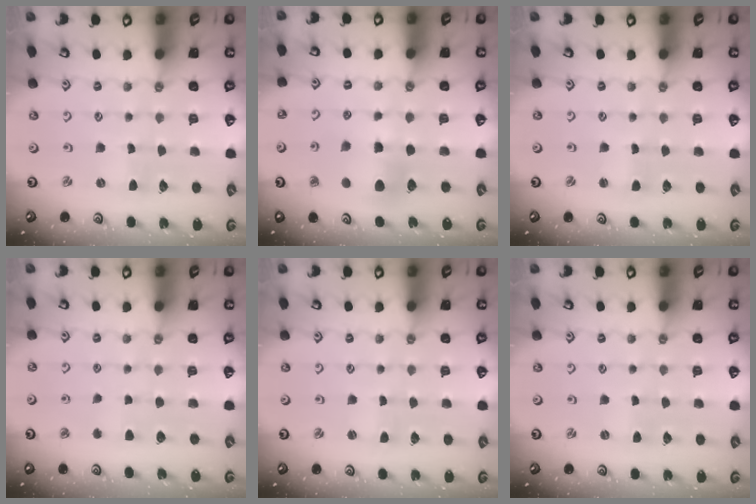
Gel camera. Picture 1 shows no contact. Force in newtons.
{"total": 7.8, "press": 7.8, "slide": 0.5}
{"total": 0.6, "press": 0.5, "slide": 0.2}
{"total": 2.4, "press": 2.4, "slide": 0.3}
{"total": 0.7, "press": 0.7, "slide": 0.2}
{"total": 0.0}